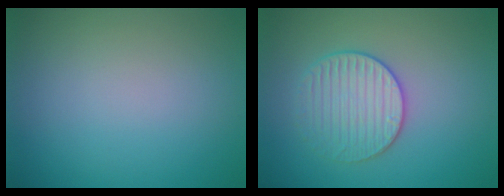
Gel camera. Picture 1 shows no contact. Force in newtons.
{"total": 3.1, "press": 3.1, "slide": 0.5}